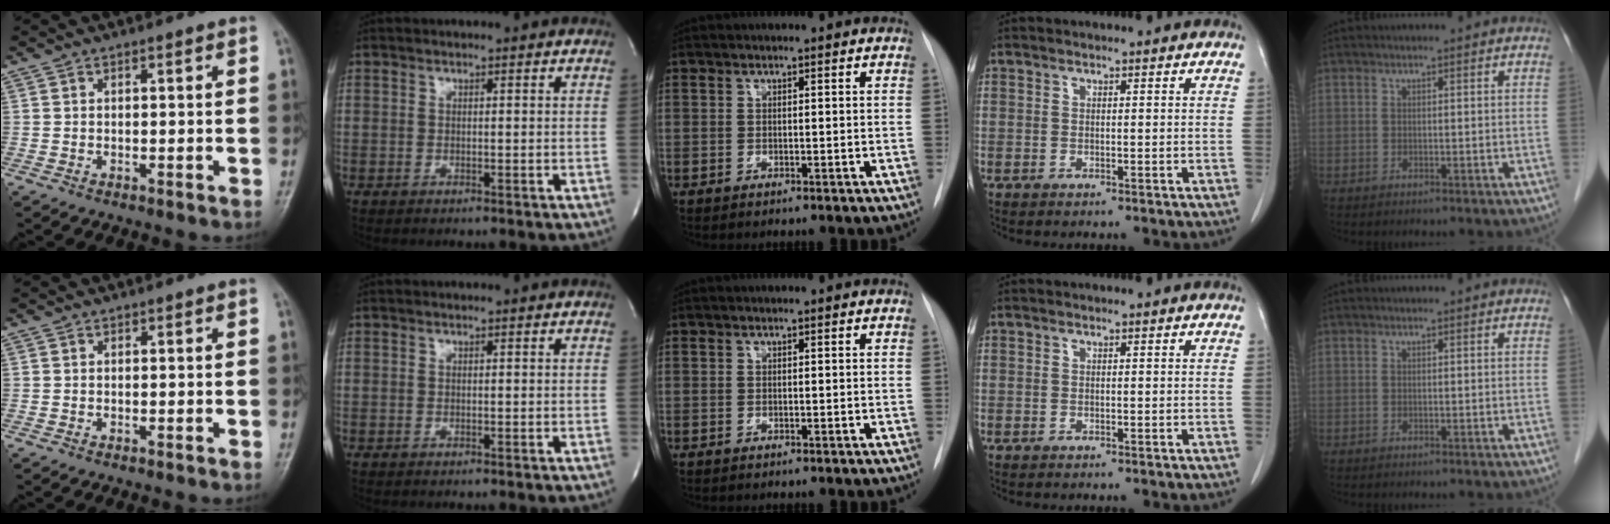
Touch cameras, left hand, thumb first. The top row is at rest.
{}